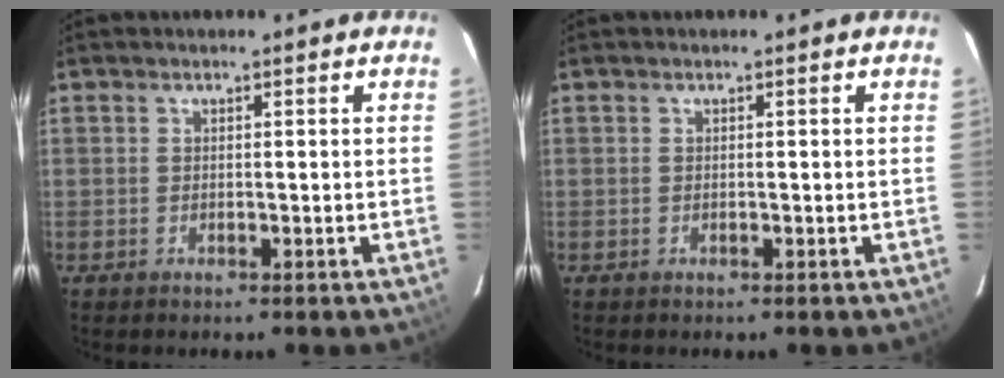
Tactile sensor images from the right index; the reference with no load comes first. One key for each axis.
{"total": 0.0}